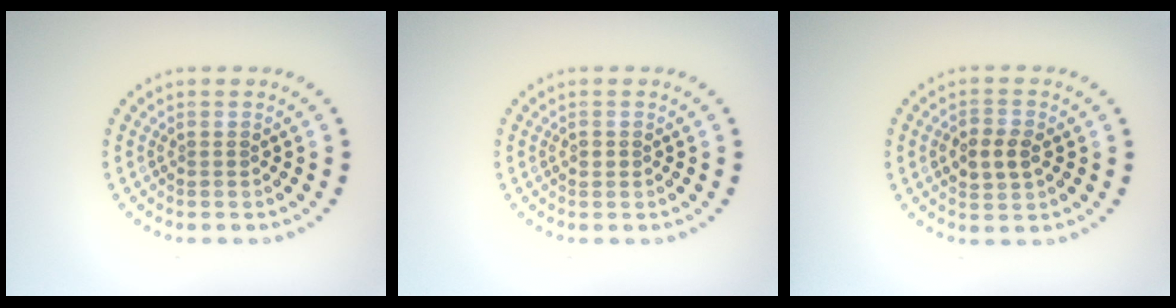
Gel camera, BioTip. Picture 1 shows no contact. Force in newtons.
{"total": 0.9, "press": 0.8, "slide": 0.2}
{"total": 2.8, "press": 2.8, "slide": 0.1}